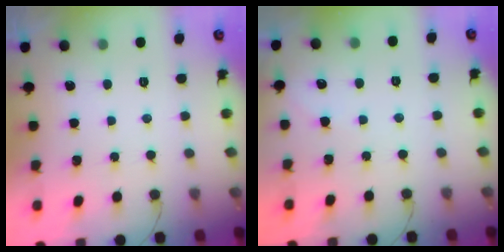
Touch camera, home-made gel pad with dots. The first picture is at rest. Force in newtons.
{"total": 2.9, "press": 2.9, "slide": 0.4}